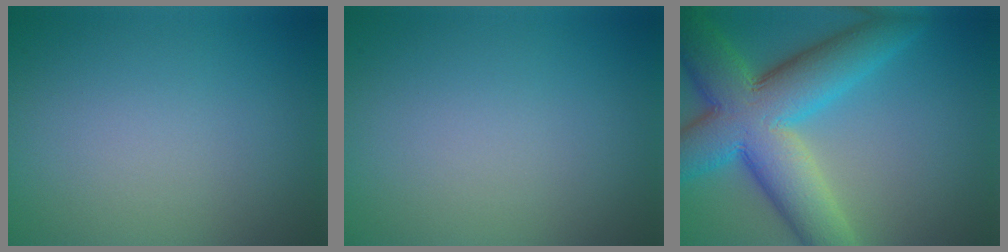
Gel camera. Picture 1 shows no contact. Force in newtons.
{"total": 0.0}
{"total": 11.5, "press": 11.5, "slide": 0.4}